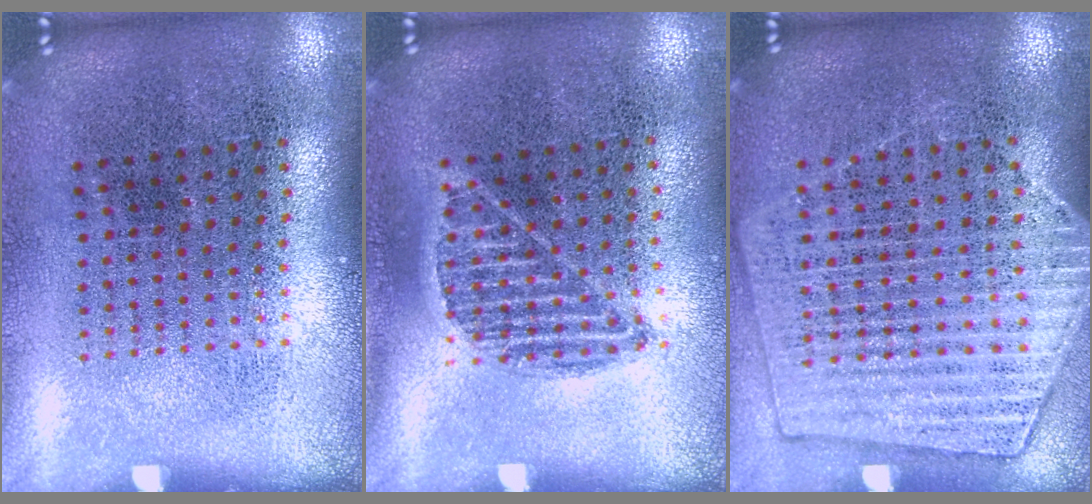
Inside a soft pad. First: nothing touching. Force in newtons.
{"total": 0.9, "press": 0.8, "slide": 0.5}
{"total": 1.4, "press": 1.3, "slide": 0.5}